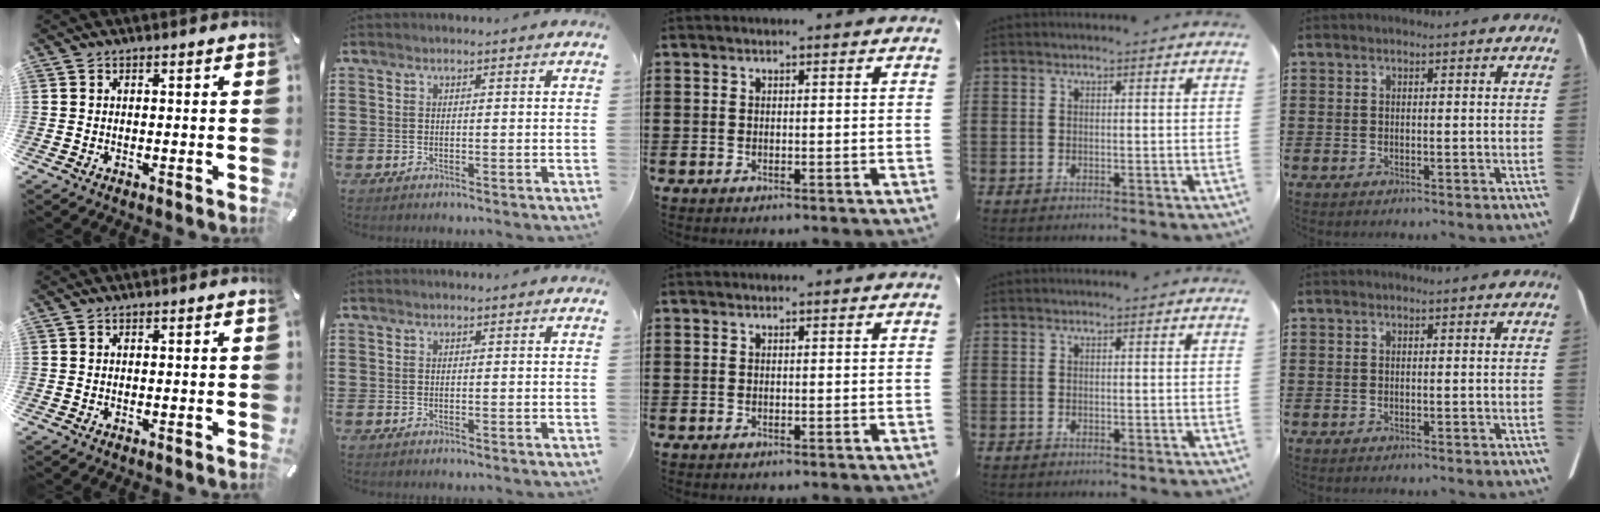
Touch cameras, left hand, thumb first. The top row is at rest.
{}